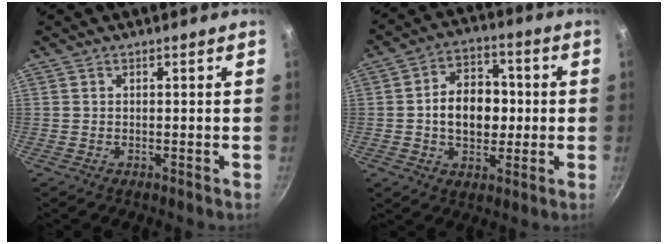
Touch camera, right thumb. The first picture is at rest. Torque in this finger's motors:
{"motor_torque": [-0.20, 0.54, 0.08, 0.15, 0.09]}